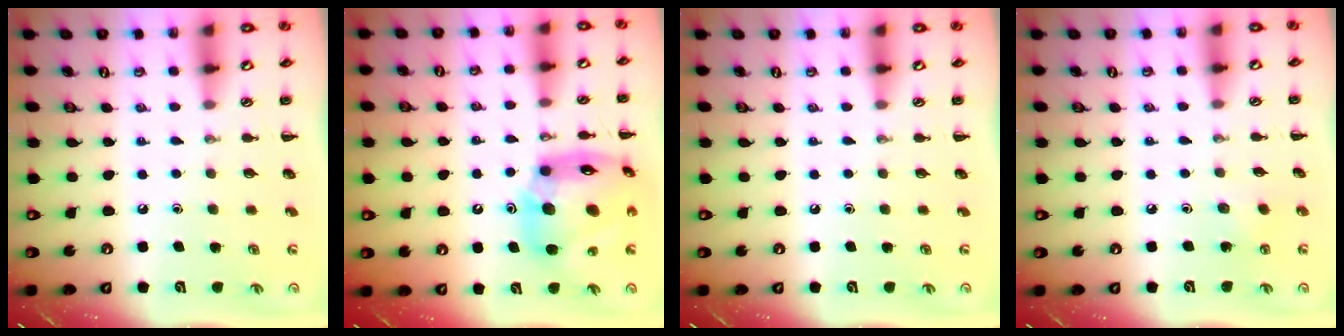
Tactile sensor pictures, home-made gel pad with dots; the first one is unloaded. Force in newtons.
{"total": 17.7, "press": 17.1, "slide": 4.8}
{"total": 0.0}
{"total": 2.6, "press": 2.4, "slide": 0.8}